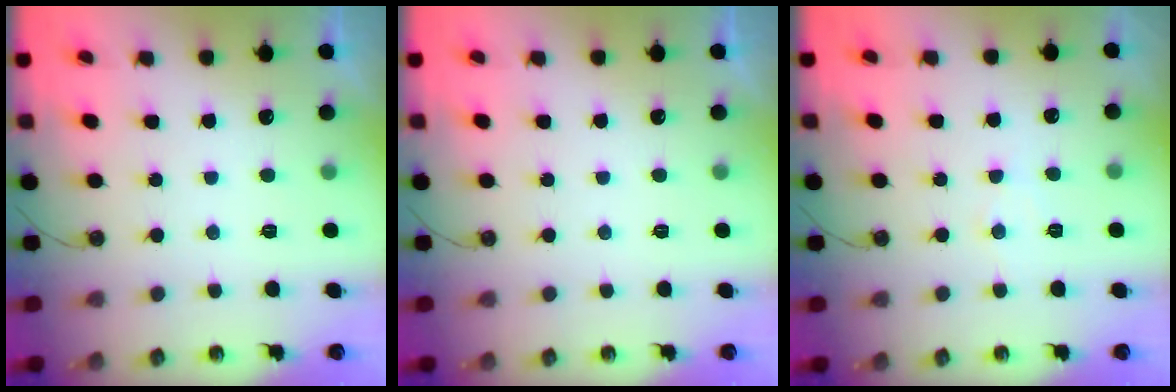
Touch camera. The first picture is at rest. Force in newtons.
{"total": 0.0}
{"total": 5.6, "press": 5.5, "slide": 0.8}